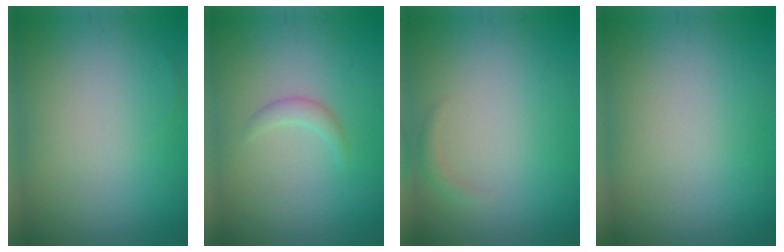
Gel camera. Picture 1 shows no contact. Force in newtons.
{"total": 1.2, "press": 1.2, "slide": 0.1}
{"total": 0.8, "press": 0.8, "slide": 0.1}
{"total": 0.0}